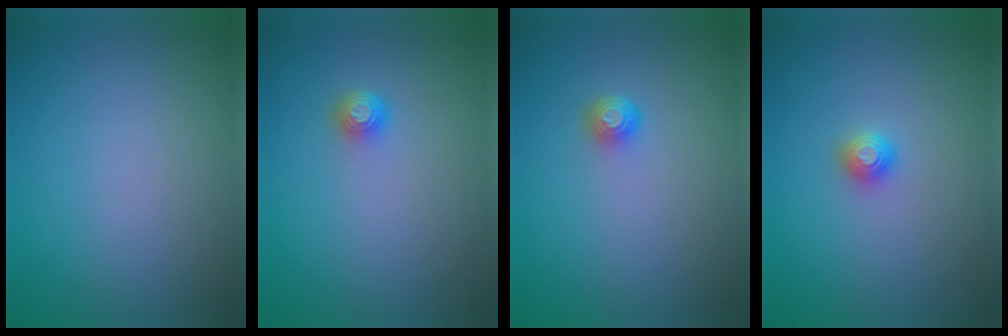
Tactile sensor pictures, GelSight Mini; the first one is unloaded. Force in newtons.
{"total": 1.5, "press": 1.2, "slide": 0.9}
{"total": 1.5, "press": 1.1, "slide": 1.1}
{"total": 1.2, "press": 1.2, "slide": 0.1}